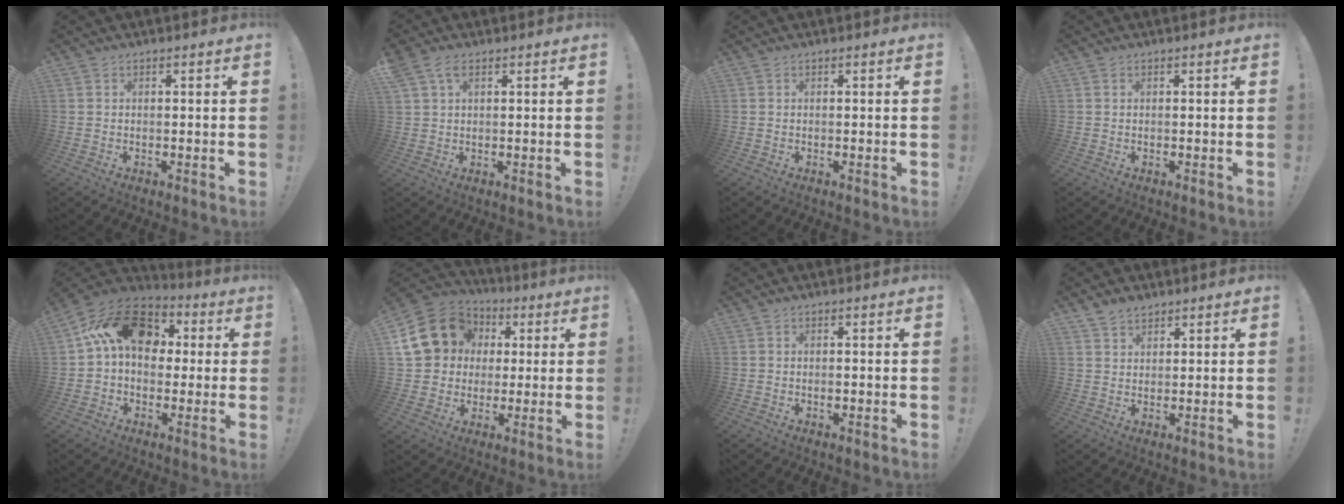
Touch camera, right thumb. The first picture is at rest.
{"total": 4.6, "force": [2.4, 2.5, 3.1], "torque": [-0.059, -0.004, 0.046]}
{"total": 0.0}
{"total": 0.0}
{"total": 18.2, "force": [4.8, 12.7, 12.2], "torque": [-0.190, 0.015, 0.088]}
{"total": 18.6, "force": [5.1, 15.9, 8.2], "torque": [-0.133, -0.011, 0.118]}
{"total": 0.8, "force": [-0.2, 0.5, 0.6], "torque": [-0.003, -0.001, -0.006]}
{"total": 3.8, "force": [3.1, 2.0, 0.9], "torque": [-0.016, -0.017, 0.059]}